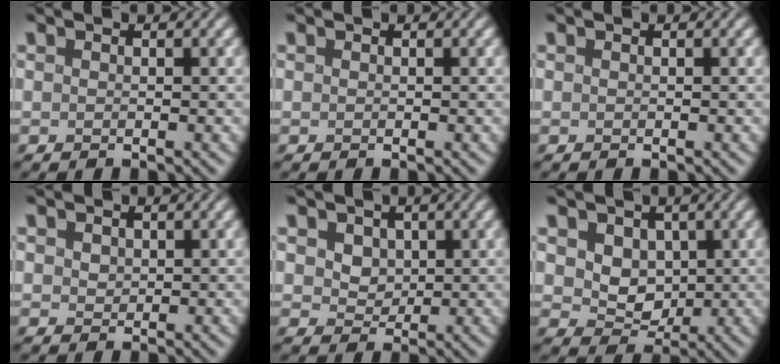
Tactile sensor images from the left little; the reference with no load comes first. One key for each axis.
{"total": 0.0}
{"total": 0.0}
{"total": 0.9, "fx": 0.3, "fy": 0.8, "fz": 0.3, "tx": -0.006, "ty": 0.001, "tz": 0.007}
{"total": 2.2, "fx": 0.6, "fy": 1.9, "fz": 1.0, "tx": -0.029, "ty": -0.012, "tz": 0.019}
{"total": 3.3, "fx": 0.6, "fy": 2.8, "fz": 1.6, "tx": -0.040, "ty": -0.017, "tz": 0.014}